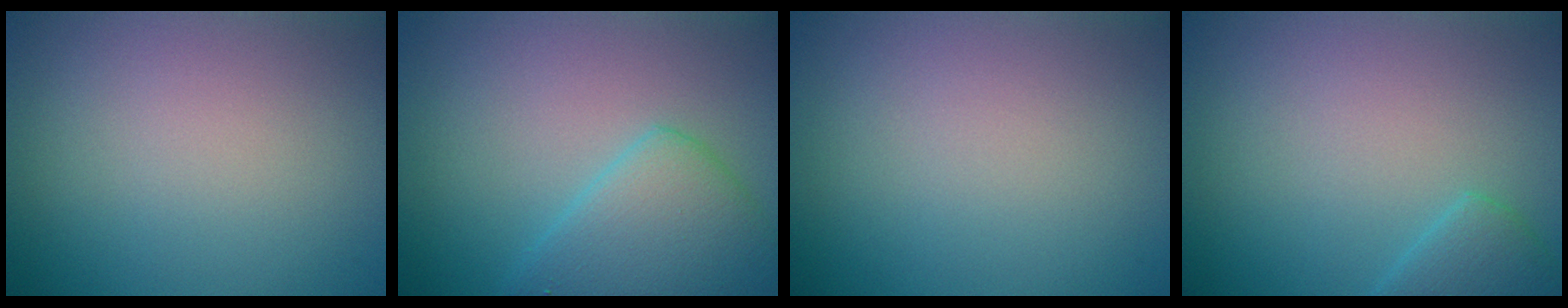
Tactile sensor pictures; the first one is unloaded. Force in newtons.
{"total": 5.0, "press": 5.0, "slide": 0.2}
{"total": 0.0}
{"total": 2.2, "press": 2.2, "slide": 0.3}